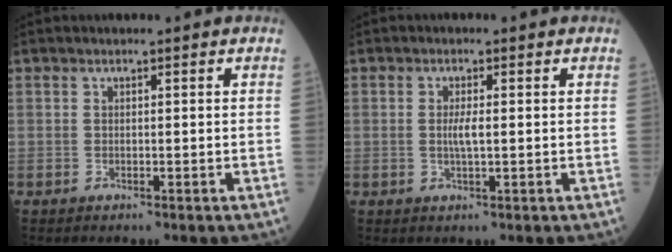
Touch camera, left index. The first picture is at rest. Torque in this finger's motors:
{"motor_torque": [0.67, 0.03, 0.06, 0.02]}